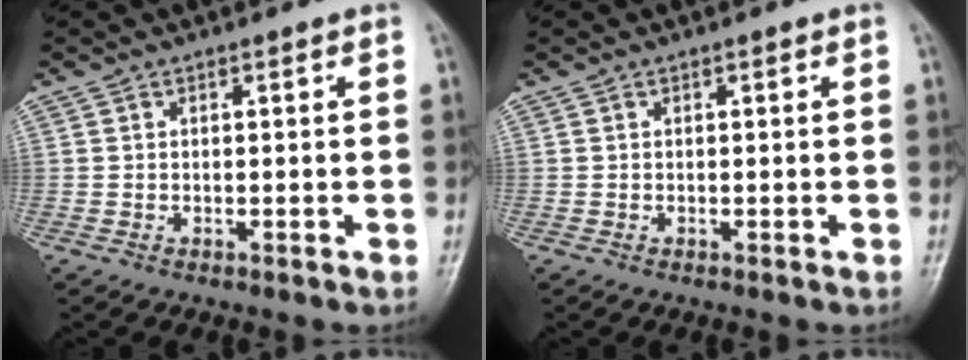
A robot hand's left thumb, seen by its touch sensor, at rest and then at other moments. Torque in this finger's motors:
{"motor_torque": [0.00, 0.00, -0.02, 0.00, 0.00]}